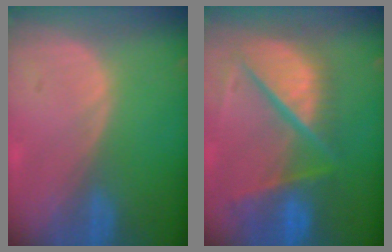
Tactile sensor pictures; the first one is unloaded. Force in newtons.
{"total": 11.7, "press": 9.8, "slide": 6.5}